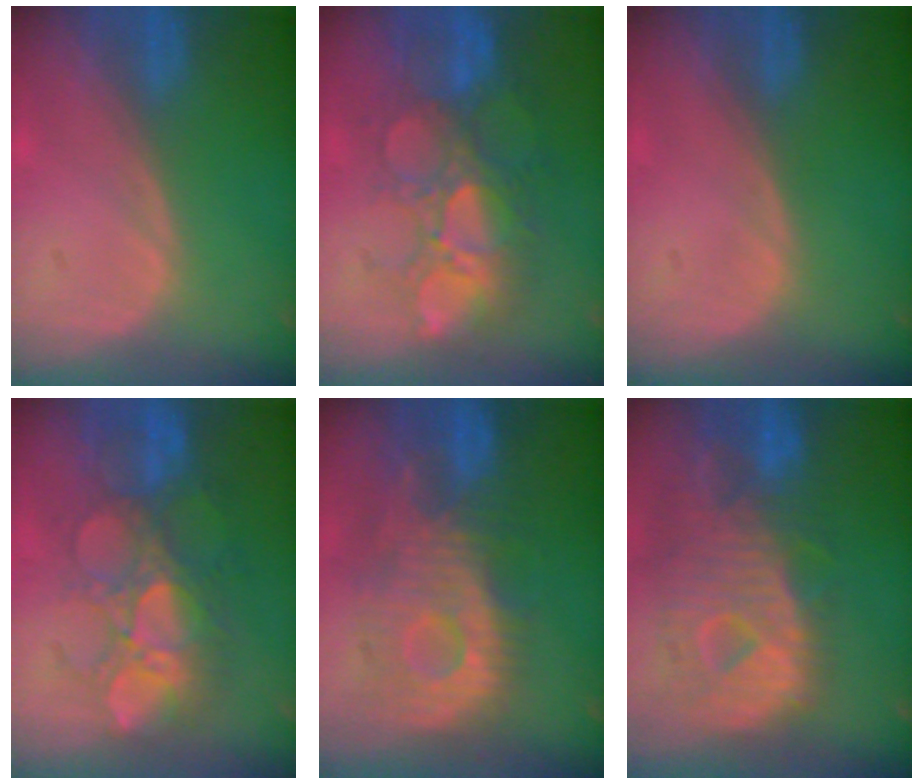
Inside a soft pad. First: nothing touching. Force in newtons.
{"total": 10.8, "press": 9.4, "slide": 5.3}
{"total": 0.0}
{"total": 10.0, "press": 9.3, "slide": 3.6}
{"total": 11.2, "press": 10.3, "slide": 4.5}
{"total": 12.6, "press": 10.8, "slide": 6.5}